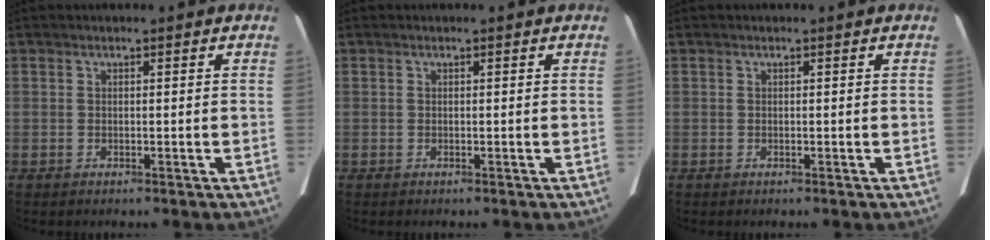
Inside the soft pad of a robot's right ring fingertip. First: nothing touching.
{"total": 0.0}
{"total": 0.0}